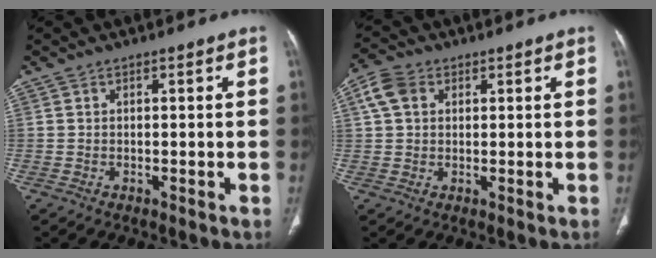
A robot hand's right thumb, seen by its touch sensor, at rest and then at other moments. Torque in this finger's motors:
{"motor_torque": [-0.86, 0.67, 0.00, -0.16, 0.02]}